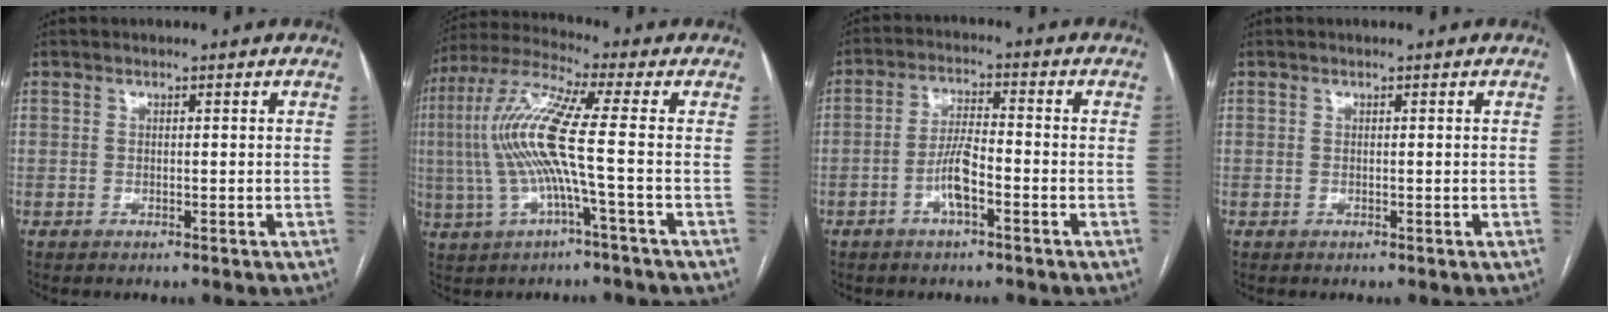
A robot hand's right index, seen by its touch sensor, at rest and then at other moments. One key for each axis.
{"total": 11.3, "fx": -0.9, "fy": 0.0, "fz": 11.2, "tx": -0.245, "ty": 0.017, "tz": -0.024}
{"total": 5.5, "fx": -2.2, "fy": 1.2, "fz": 4.8, "tx": -0.100, "ty": 0.008, "tz": -0.043}
{"total": 0.0}